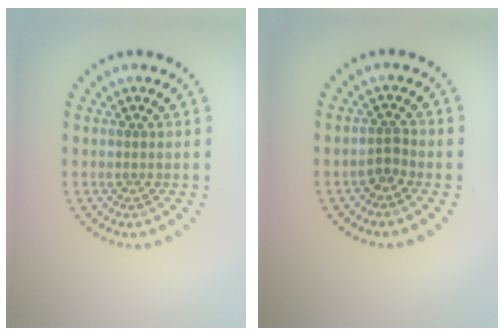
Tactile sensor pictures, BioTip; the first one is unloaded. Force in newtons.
{"total": 1.3, "press": 1.0, "slide": 0.8}